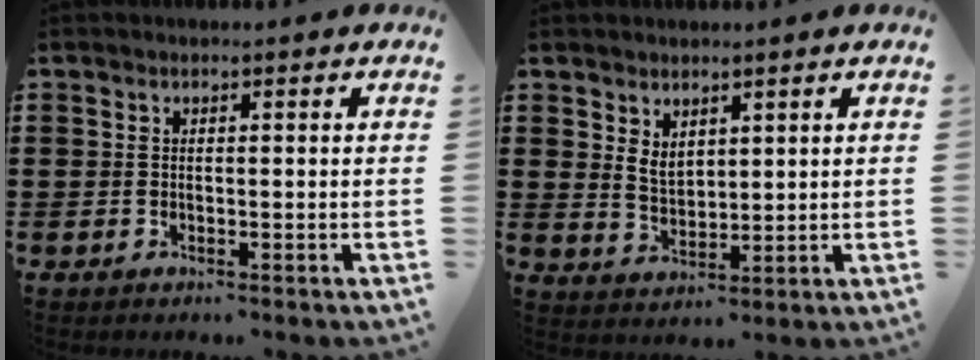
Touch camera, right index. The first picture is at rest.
{"total": 3.1, "force": [2.0, 1.8, 1.5], "torque": [-0.026, 0.001, 0.036]}